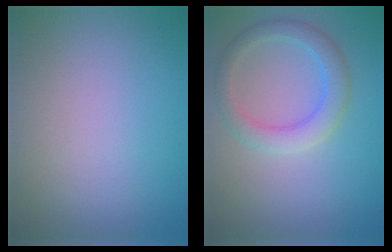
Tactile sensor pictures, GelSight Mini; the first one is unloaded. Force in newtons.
{"total": 3.3, "press": 3.3, "slide": 0.1}